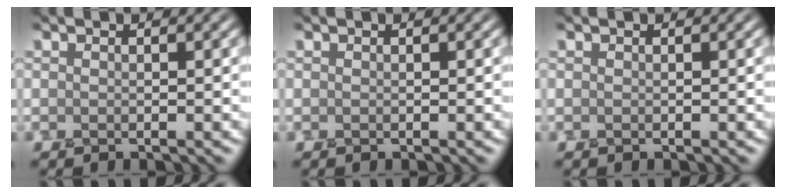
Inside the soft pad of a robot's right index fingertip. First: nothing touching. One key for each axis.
{"total": 0.0}
{"total": 0.0}